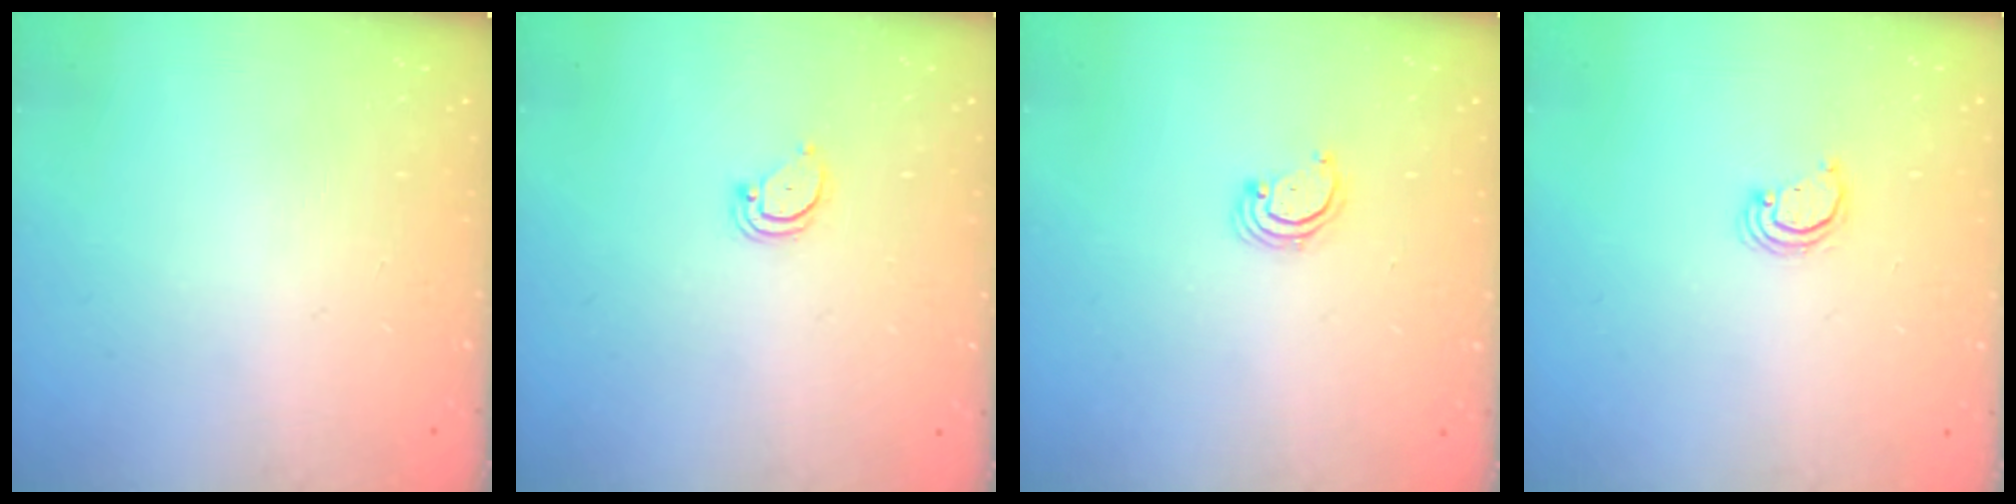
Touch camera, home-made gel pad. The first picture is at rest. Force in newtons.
{"total": 3.0, "press": 3.0, "slide": 0.2}
{"total": 2.3, "press": 2.3, "slide": 0.2}
{"total": 2.7, "press": 2.7, "slide": 0.2}